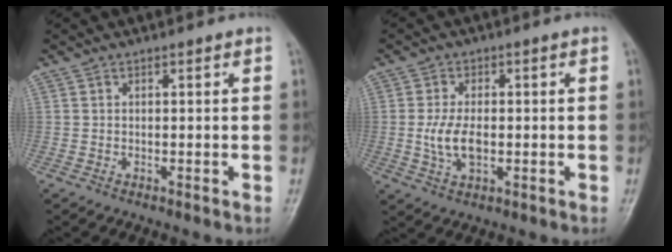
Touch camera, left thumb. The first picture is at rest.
{"total": 6.3, "force": [-0.6, 3.7, 5.0], "torque": [-0.098, 0.000, -0.011]}